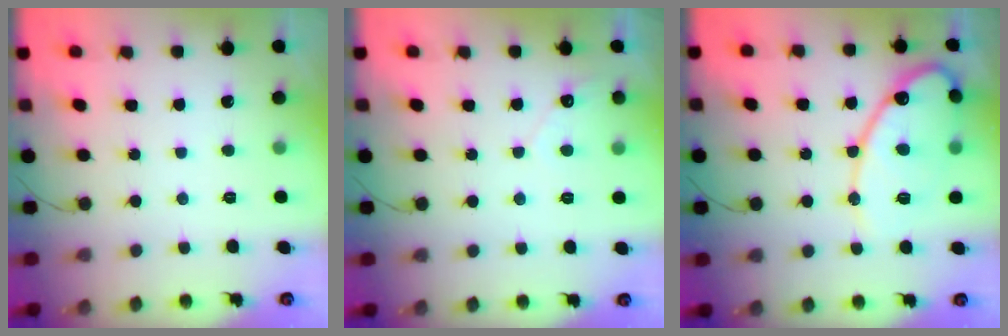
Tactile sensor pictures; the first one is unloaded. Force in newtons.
{"total": 2.8, "press": 2.8, "slide": 0.2}
{"total": 14.9, "press": 14.9, "slide": 1.4}